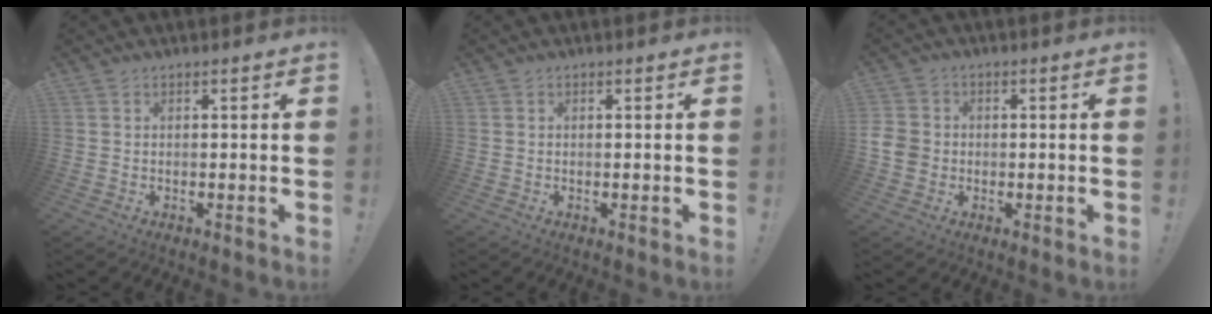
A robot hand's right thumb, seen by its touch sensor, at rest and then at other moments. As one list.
[{"total": 0.0}, {"total": 6.6, "force": [-1.3, 5.8, 2.8], "torque": [-0.055, 0.012, -0.023]}]